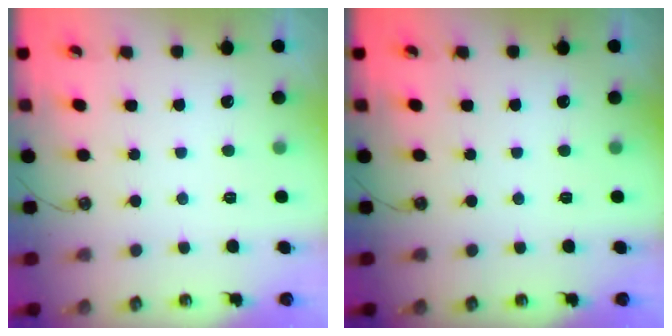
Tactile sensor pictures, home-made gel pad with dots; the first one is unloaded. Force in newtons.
{"total": 0.0}